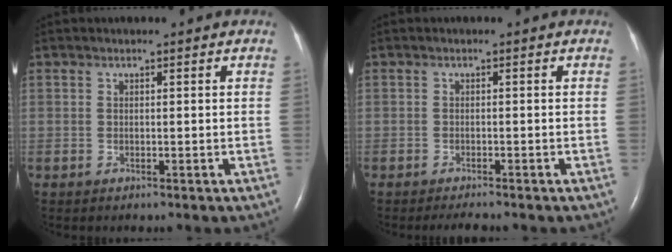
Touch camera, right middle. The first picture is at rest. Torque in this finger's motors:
{"motor_torque": [0.53, -0.52, 0.11, 0.08]}